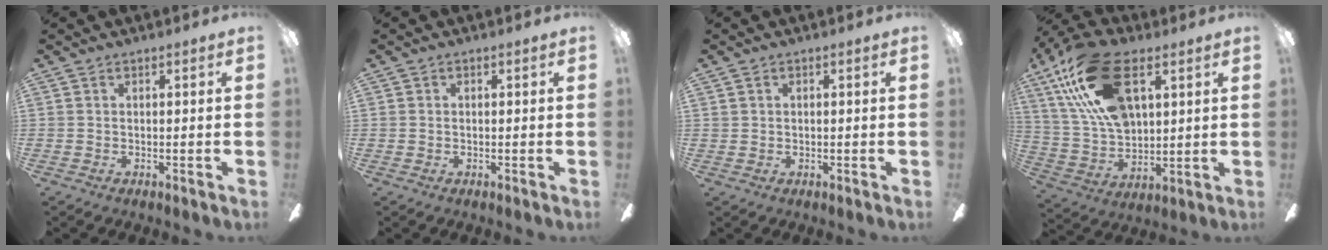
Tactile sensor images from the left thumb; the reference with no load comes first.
{"total": 0.0}
{"total": 0.6, "force": [0.2, 0.5, -0.1], "torque": [0.001, 0.005, 0.003]}
{"total": 22.8, "force": [10.7, 12.5, 15.8], "torque": [-0.321, -0.027, 0.187]}